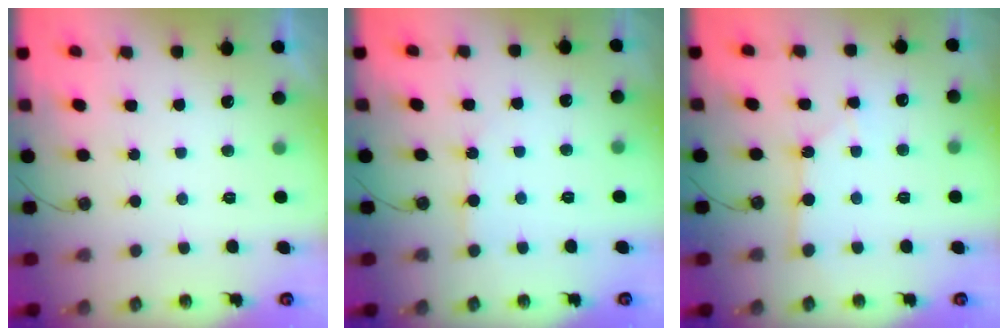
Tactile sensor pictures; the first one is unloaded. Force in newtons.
{"total": 4.0, "press": 3.9, "slide": 0.5}
{"total": 2.7, "press": 2.7, "slide": 0.3}